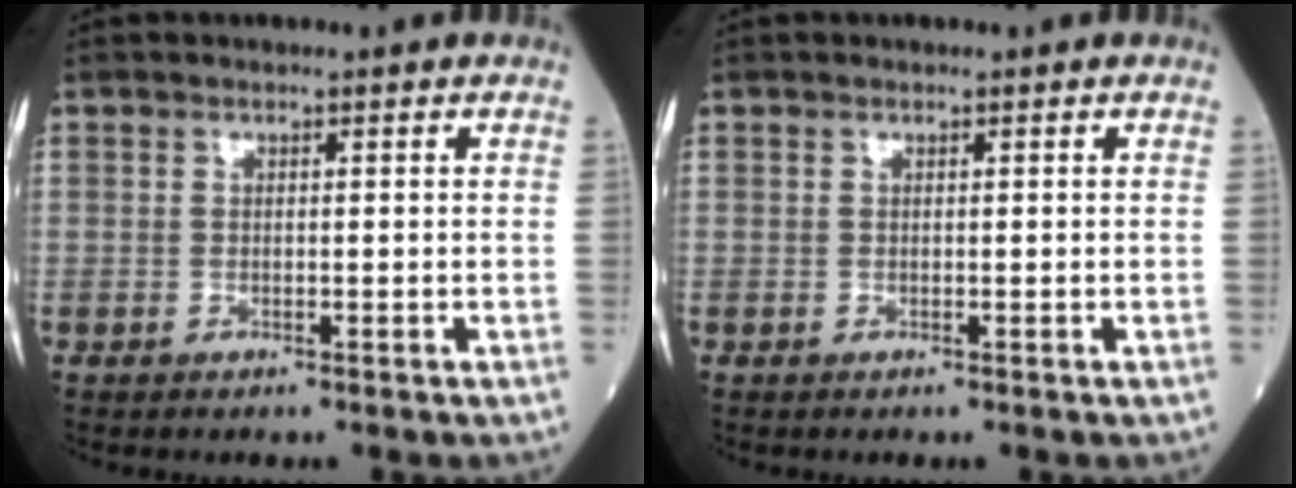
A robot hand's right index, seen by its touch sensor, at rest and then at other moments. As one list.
[{"total": 0.0}]